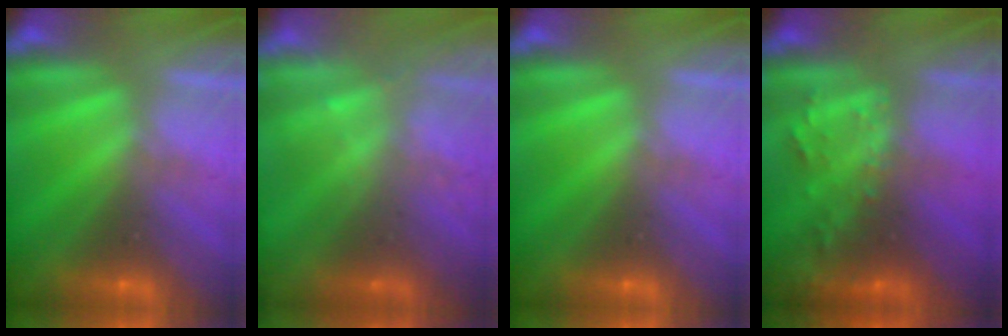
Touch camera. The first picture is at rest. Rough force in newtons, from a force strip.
{"total": 2.3}
{"total": 0.0}
{"total": 2.7}